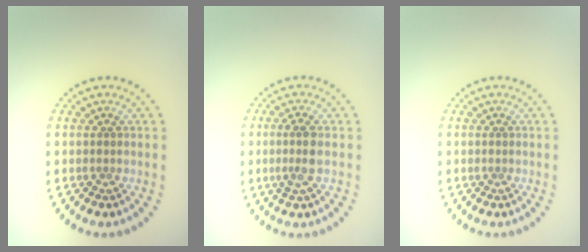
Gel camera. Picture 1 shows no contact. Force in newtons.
{"total": 2.1, "press": 1.9, "slide": 0.9}
{"total": 0.0}